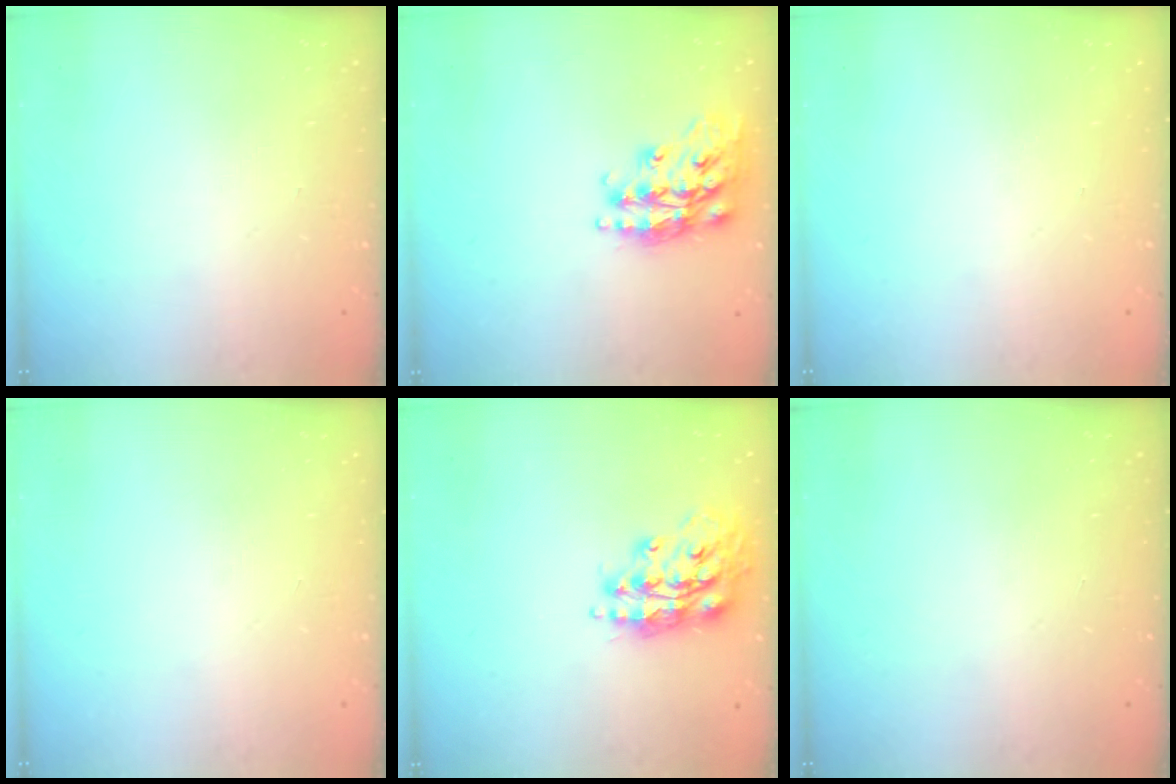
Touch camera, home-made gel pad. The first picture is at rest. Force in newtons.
{"total": 18.2, "press": 18.1, "slide": 1.1}
{"total": 0.0}
{"total": 0.0}
{"total": 16.2, "press": 16.2, "slide": 1.4}
{"total": 0.0}